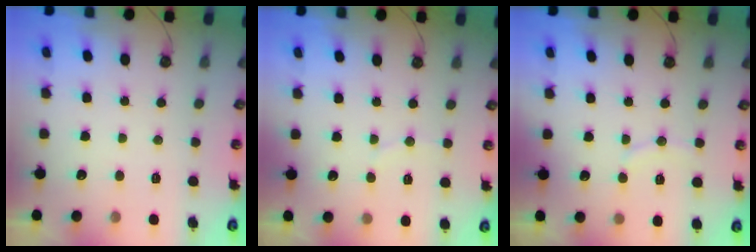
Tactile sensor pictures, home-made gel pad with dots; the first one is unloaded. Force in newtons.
{"total": 2.9, "press": 2.9, "slide": 0.3}
{"total": 6.9, "press": 6.9, "slide": 0.7}